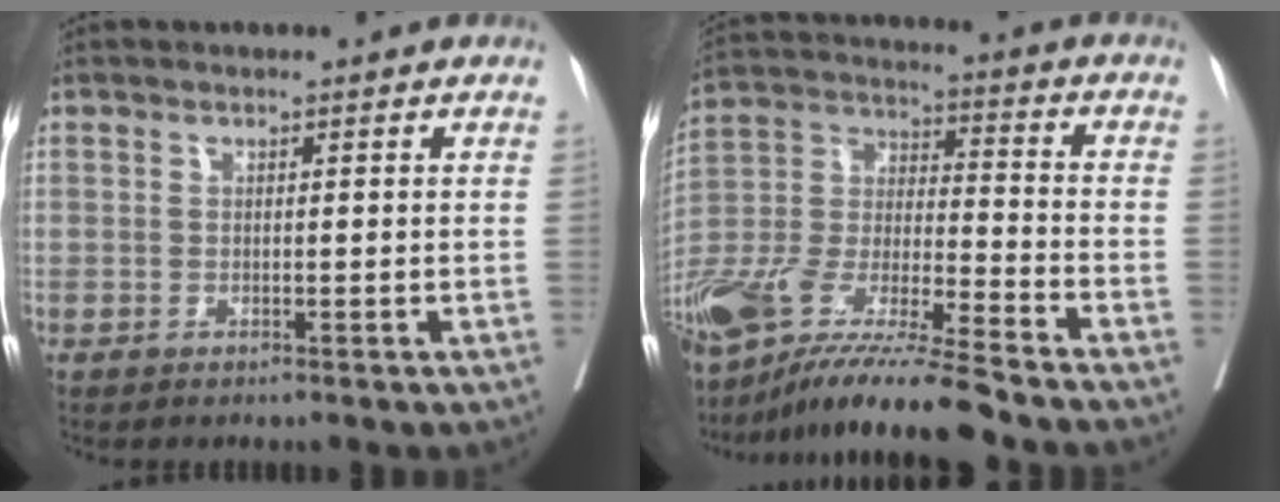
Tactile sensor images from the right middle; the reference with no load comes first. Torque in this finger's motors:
{"motor_torque": [1.09, -1.05, 0.39, 0.21]}